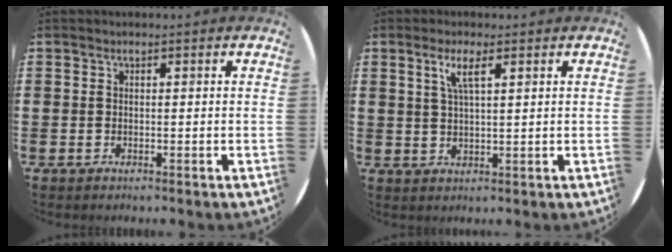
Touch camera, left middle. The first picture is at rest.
{"total": 3.7, "force": [2.1, 0.7, 3.0], "torque": [-0.056, 0.003, 0.033]}